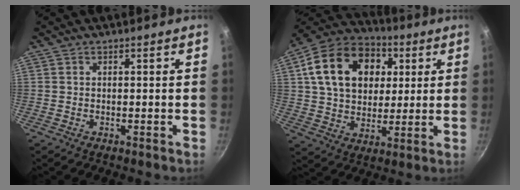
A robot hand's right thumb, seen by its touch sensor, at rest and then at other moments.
{"total": 20.8, "force": [5.6, 15.1, 13.1], "torque": [-0.201, 0.011, 0.089]}